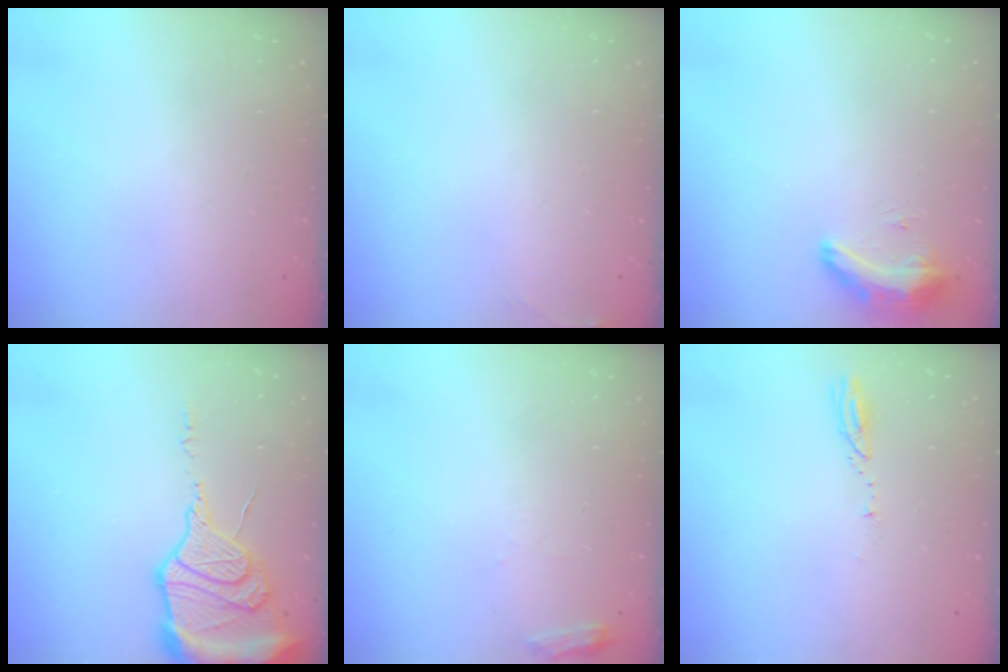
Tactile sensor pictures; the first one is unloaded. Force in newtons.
{"total": 3.7, "press": 3.7, "slide": 0.5}
{"total": 17.3, "press": 10.6, "slide": 13.6}
{"total": 18.9, "press": 18.8, "slide": 1.8}
{"total": 4.2, "press": 4.2, "slide": 0.5}
{"total": 3.1, "press": 3.0, "slide": 0.3}